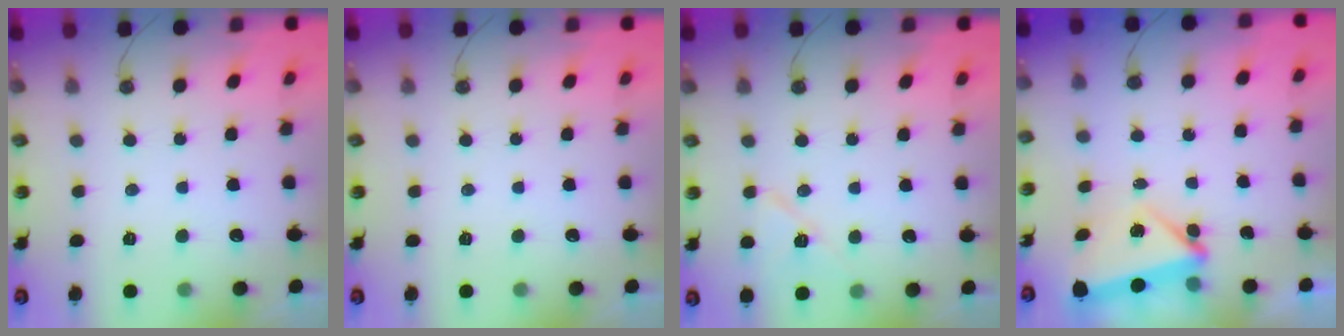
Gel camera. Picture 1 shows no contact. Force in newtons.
{"total": 0.0}
{"total": 8.6, "press": 8.4, "slide": 1.6}
{"total": 5.9, "press": 5.6, "slide": 1.8}